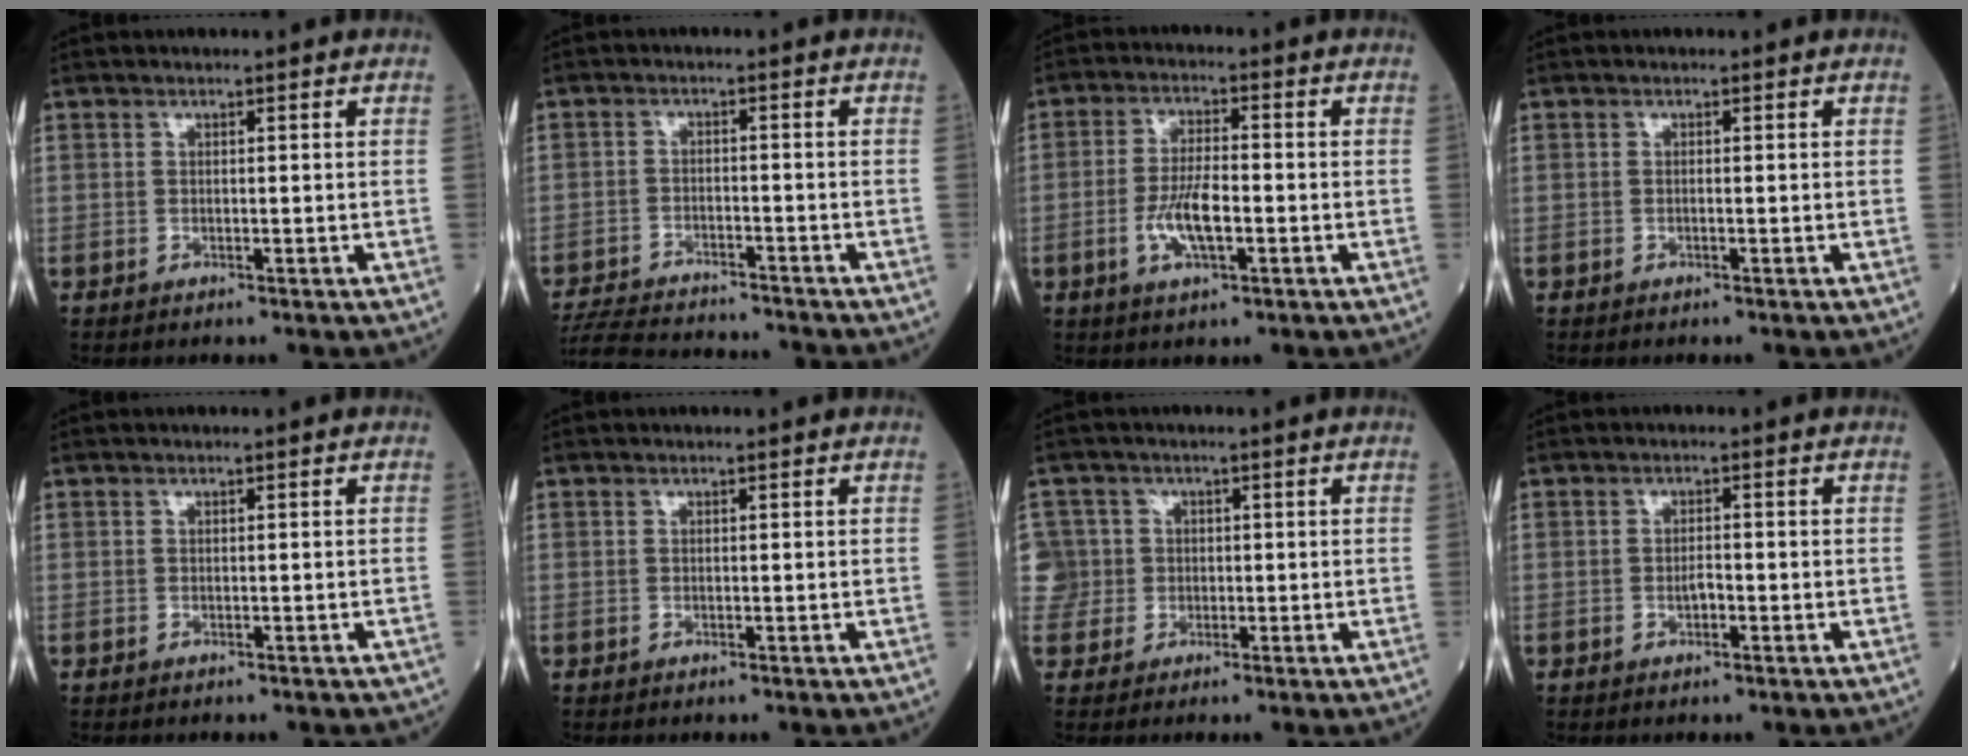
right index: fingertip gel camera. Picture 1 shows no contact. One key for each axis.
{"total": 13.5, "fx": -12.6, "fy": 2.4, "fz": 4.2, "tx": -0.087, "ty": -0.007, "tz": -0.188}
{"total": 6.6, "fx": -1.8, "fy": 1.9, "fz": 6.1, "tx": -0.122, "ty": 0.003, "tz": -0.033}
{"total": 0.0}
{"total": 2.2, "fx": -1.8, "fy": 0.8, "fz": 0.9, "tx": -0.013, "ty": -0.002, "tz": -0.018}
{"total": 0.0}
{"total": 4.7, "fx": 0.0, "fy": 4.6, "fz": -0.5, "tx": 0.017, "ty": 0.023, "tz": -0.001}
{"total": 1.6, "fx": -0.5, "fy": 0.6, "fz": 1.4, "tx": -0.023, "ty": 0.003, "tz": -0.008}